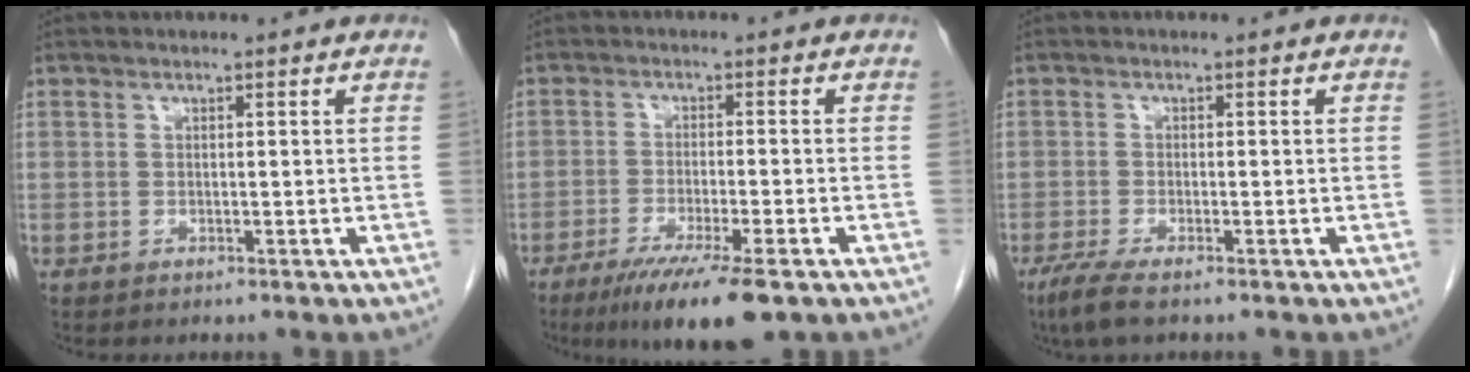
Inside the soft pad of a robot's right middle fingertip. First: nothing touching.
{"total": 10.4, "force": [-6.9, 0.7, 7.8], "torque": [-0.127, -0.026, -0.106]}
{"total": 3.4, "force": [-2.4, 0.3, 2.4], "torque": [-0.050, -0.010, -0.048]}